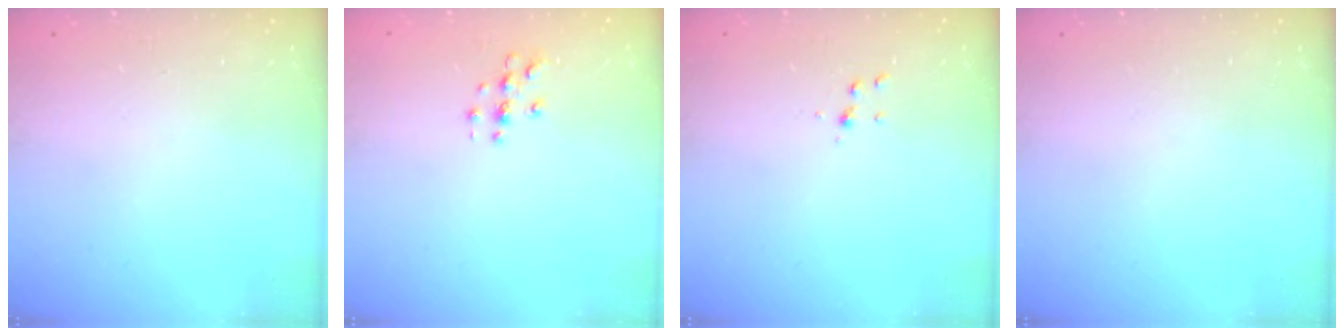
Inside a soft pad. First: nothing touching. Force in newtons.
{"total": 2.8, "press": 2.8, "slide": 0.2}
{"total": 4.4, "press": 4.3, "slide": 0.4}
{"total": 0.0}